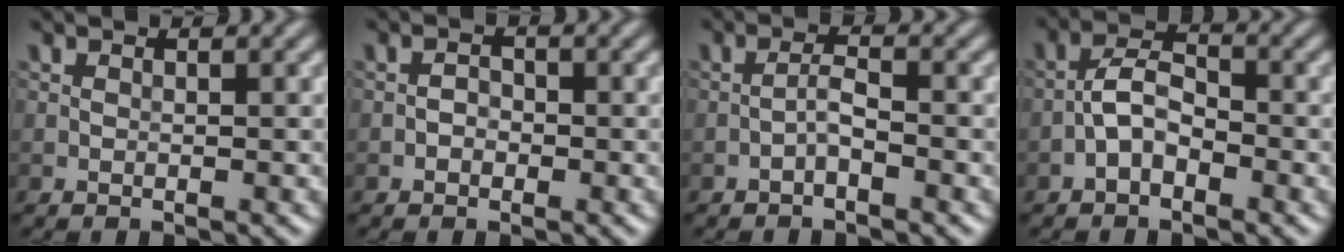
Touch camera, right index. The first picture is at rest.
{"total": 1.1, "force": [-0.5, 0.8, 0.5], "torque": [-0.006, 0.001, -0.011]}
{"total": 1.6, "force": [-1.0, 0.2, 1.2], "torque": [-0.024, 0.008, -0.021]}
{"total": 3.0, "force": [-1.5, 1.5, 2.2], "torque": [-0.036, 0.014, -0.036]}